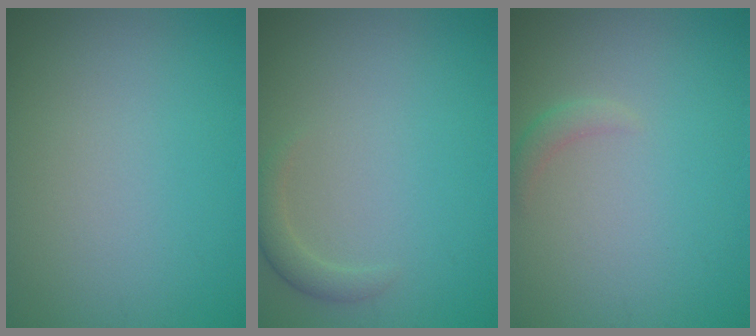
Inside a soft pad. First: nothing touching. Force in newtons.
{"total": 1.6, "press": 1.6, "slide": 0.1}
{"total": 1.1, "press": 1.1, "slide": 0.0}